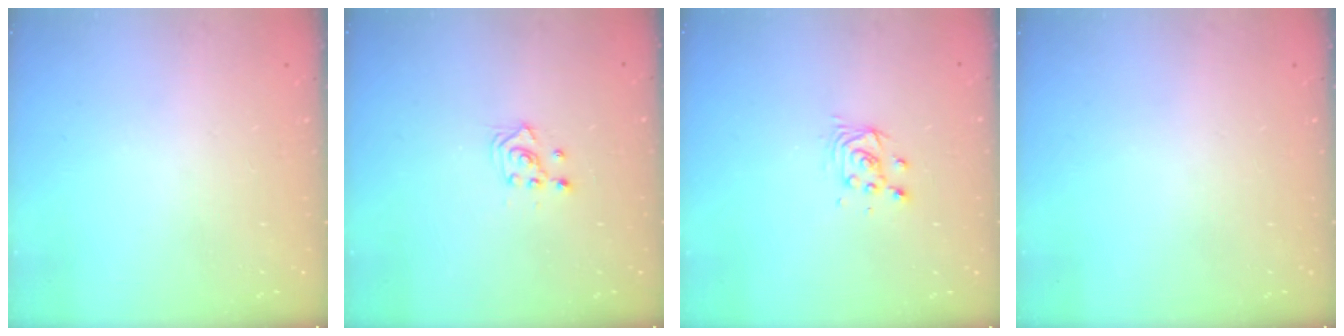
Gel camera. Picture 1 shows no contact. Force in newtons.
{"total": 2.4, "press": 2.2, "slide": 0.8}
{"total": 4.0, "press": 4.0, "slide": 0.3}
{"total": 0.0}